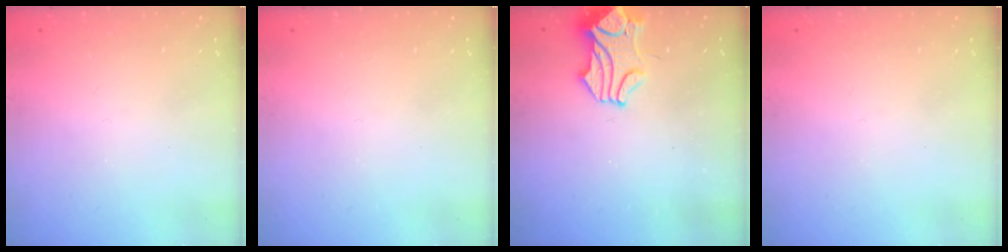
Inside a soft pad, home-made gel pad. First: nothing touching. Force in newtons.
{"total": 0.0}
{"total": 1.7, "press": 1.2, "slide": 1.1}
{"total": 0.0}